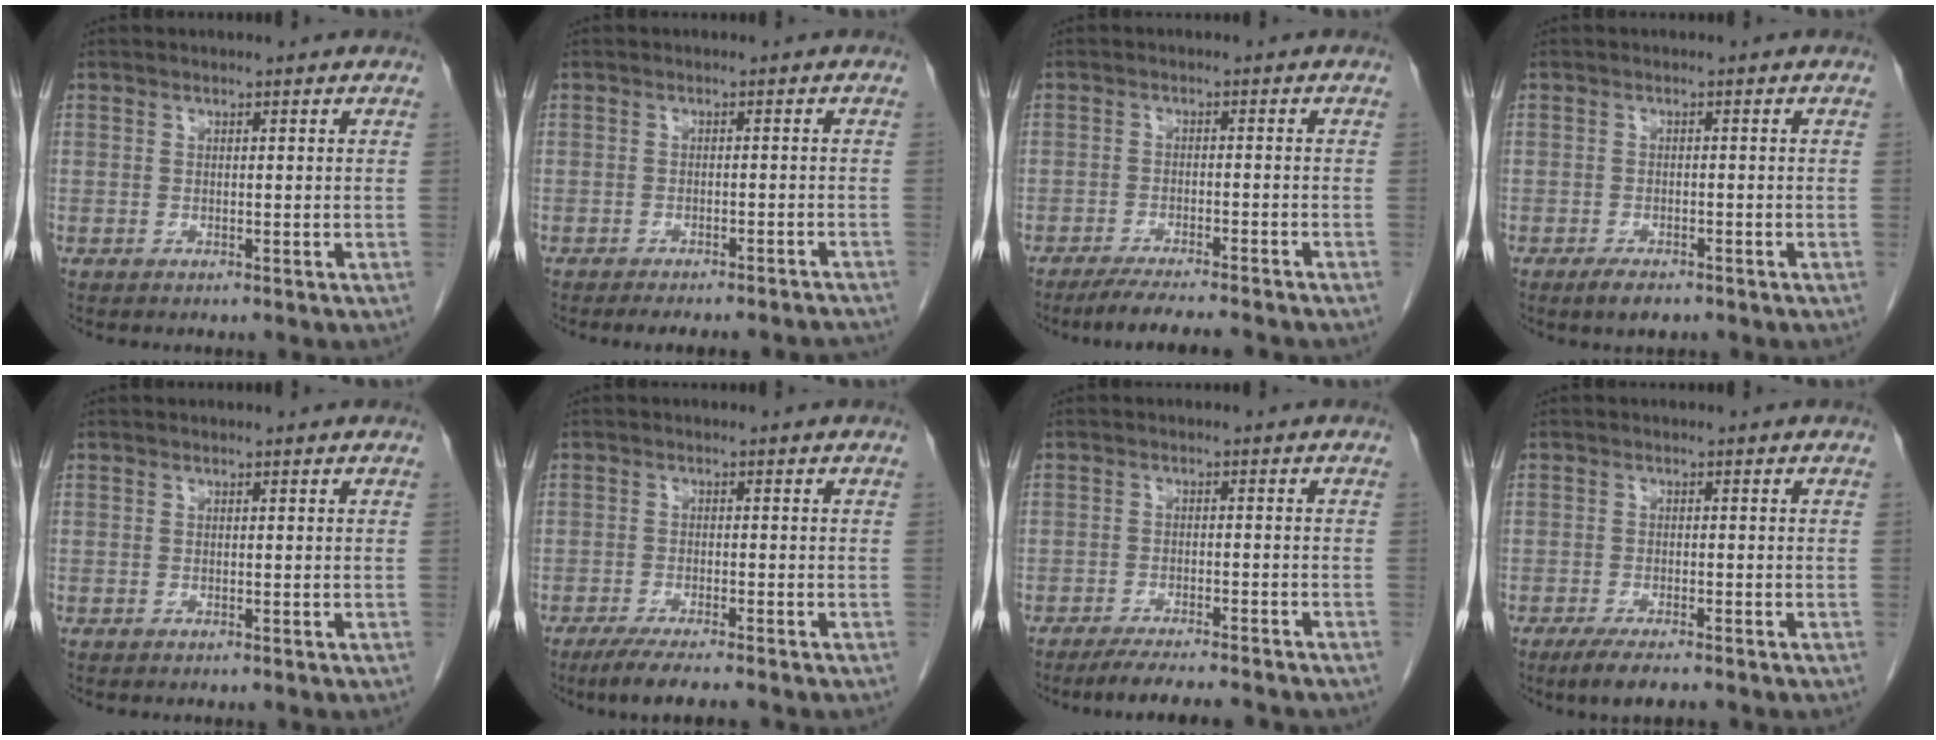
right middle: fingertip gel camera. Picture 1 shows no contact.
{"total": 11.4, "force": [-10.7, 1.5, 3.7], "torque": [-0.037, 0.001, -0.118]}
{"total": 9.9, "force": [-8.8, 0.2, 4.6], "torque": [-0.058, -0.017, -0.132]}
{"total": 2.9, "force": [-2.1, 0.9, 1.7], "torque": [-0.036, -0.004, -0.031]}
{"total": 0.0}
{"total": 6.0, "force": [-4.8, 0.0, 3.6], "torque": [-0.058, -0.015, -0.079]}
{"total": 10.5, "force": [-9.4, 0.7, 4.7], "torque": [-0.061, -0.015, -0.132]}
{"total": 4.4, "force": [-3.3, 0.6, 2.9], "torque": [-0.052, -0.010, -0.054]}